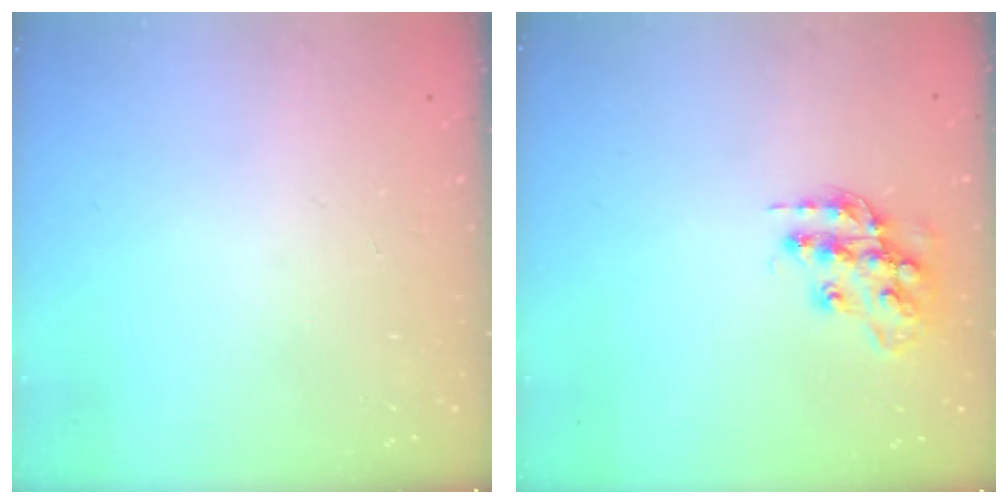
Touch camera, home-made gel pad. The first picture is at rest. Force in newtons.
{"total": 14.2, "press": 14.2, "slide": 0.9}